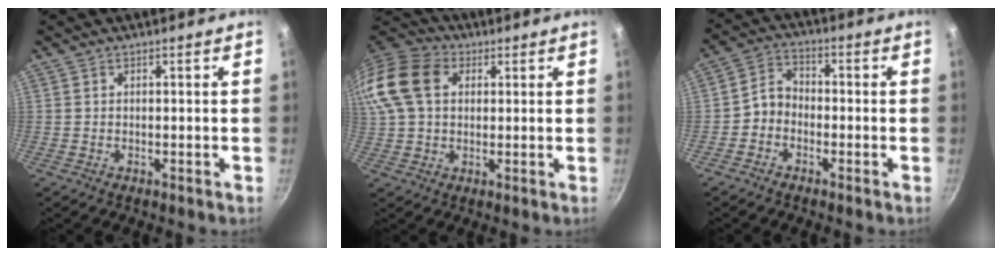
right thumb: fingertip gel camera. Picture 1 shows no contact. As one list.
[{"total": 17.4, "force": [4.2, 12.8, 11.0], "torque": [-0.237, 0.029, 0.066]}, {"total": 4.7, "force": [-1.8, 3.6, 2.4], "torque": [-0.028, 0.031, -0.047]}]